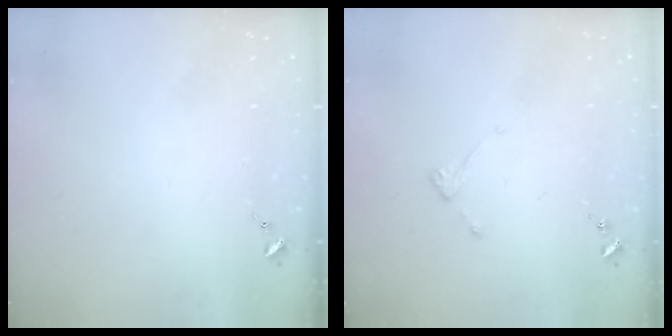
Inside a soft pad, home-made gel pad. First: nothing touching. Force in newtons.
{"total": 3.5, "press": 3.5, "slide": 0.3}